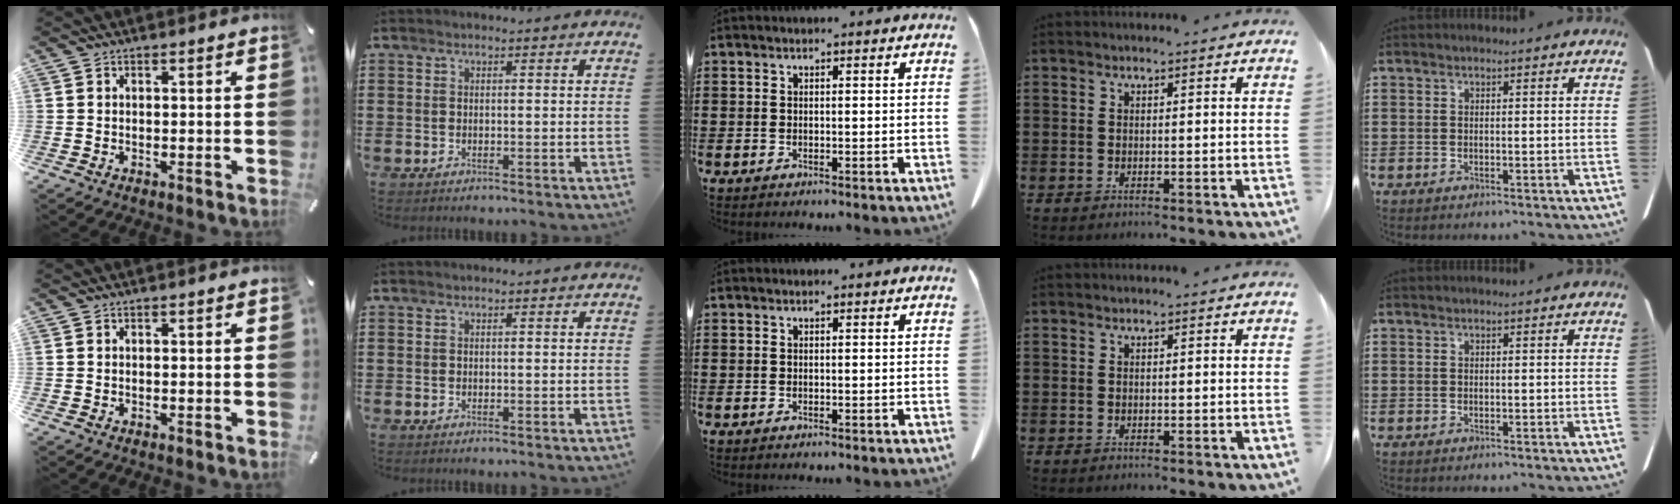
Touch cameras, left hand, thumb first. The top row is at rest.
{}